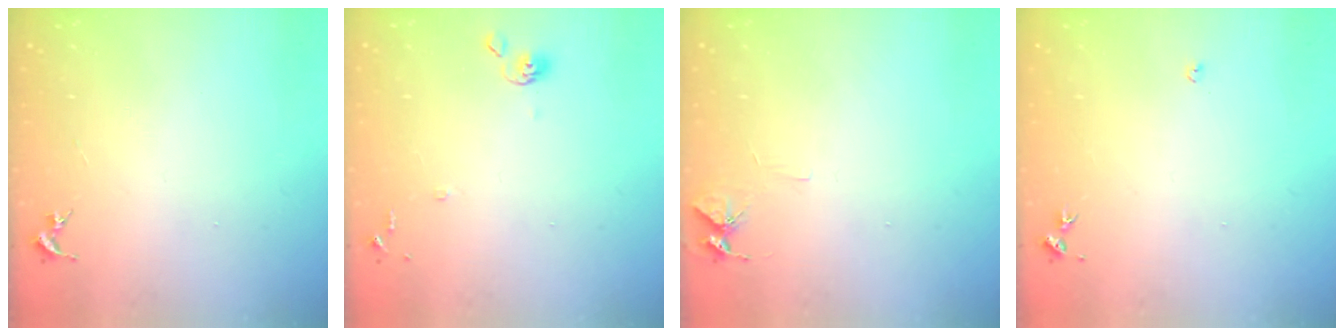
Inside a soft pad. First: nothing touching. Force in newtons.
{"total": 6.6, "press": 6.6, "slide": 0.6}
{"total": 5.4, "press": 5.4, "slide": 0.6}
{"total": 2.7, "press": 2.7, "slide": 0.5}